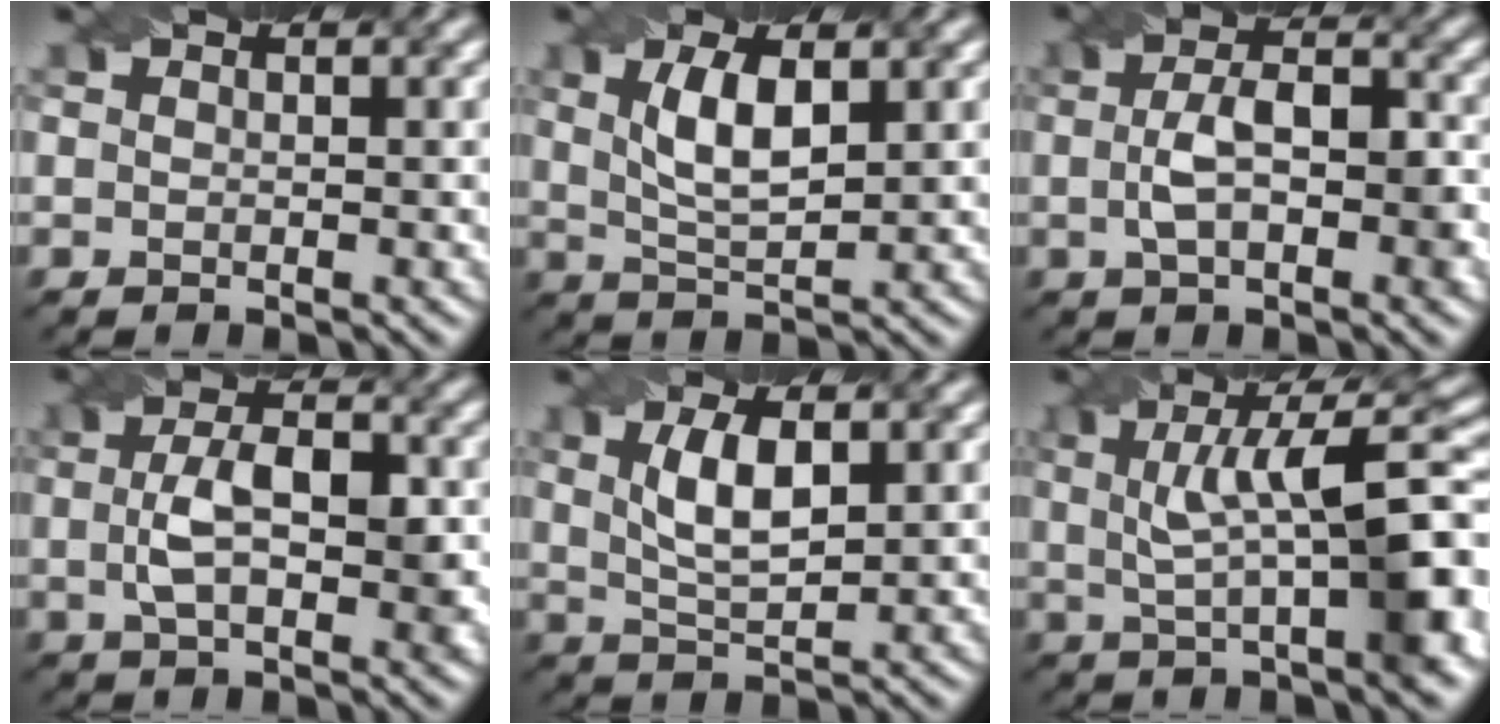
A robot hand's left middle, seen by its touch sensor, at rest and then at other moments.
{"total": 4.8, "force": [1.4, 1.8, 4.2], "torque": [-0.091, 0.001, 0.029]}
{"total": 5.3, "force": [-0.5, 2.5, 4.7], "torque": [-0.085, 0.000, -0.009]}
{"total": 5.7, "force": [0.0, 2.7, 5.0], "torque": [-0.087, 0.001, -0.003]}
{"total": 4.6, "force": [1.3, 1.8, 4.0], "torque": [-0.088, 0.001, 0.028]}
{"total": 10.1, "force": [1.2, 2.9, 9.6], "torque": [-0.140, 0.013, 0.019]}